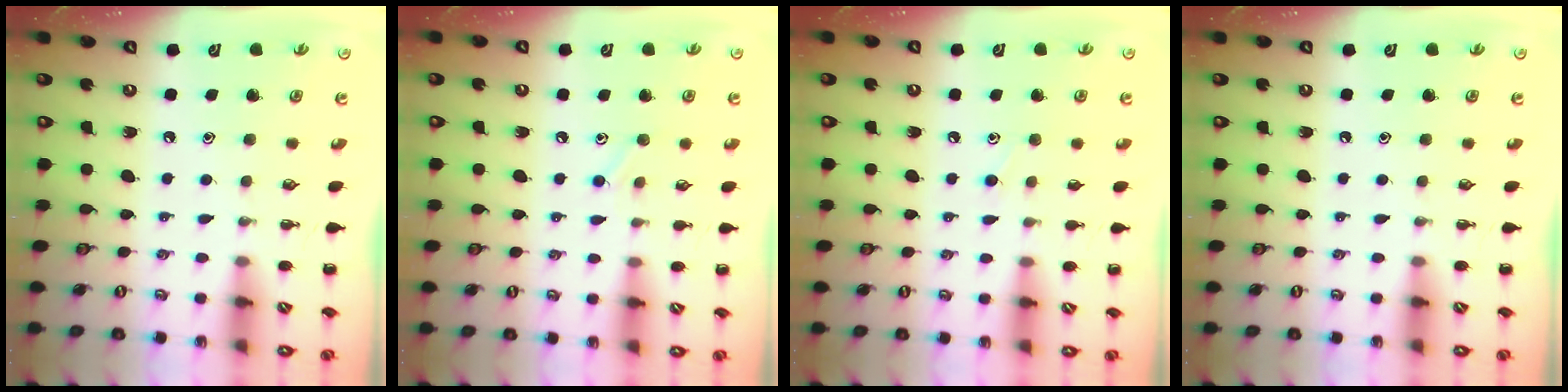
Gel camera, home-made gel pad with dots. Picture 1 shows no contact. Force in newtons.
{"total": 7.0, "press": 6.7, "slide": 2.0}
{"total": 6.4, "press": 6.0, "slide": 2.1}
{"total": 0.0}